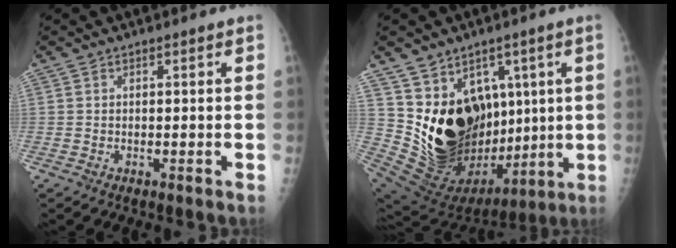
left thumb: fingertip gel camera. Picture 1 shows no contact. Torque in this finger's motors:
{"motor_torque": [1.34, 1.34, 0.48, -0.47, 0.13]}